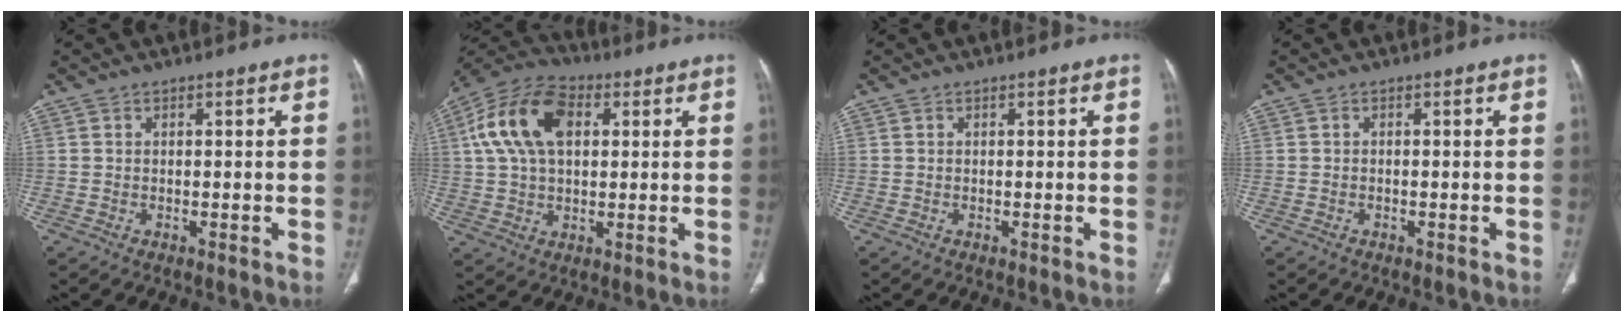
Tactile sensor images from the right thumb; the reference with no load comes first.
{"total": 15.2, "force": [3.8, 9.3, 11.4], "torque": [-0.214, 0.020, 0.064]}
{"total": 0.0}
{"total": 0.0}